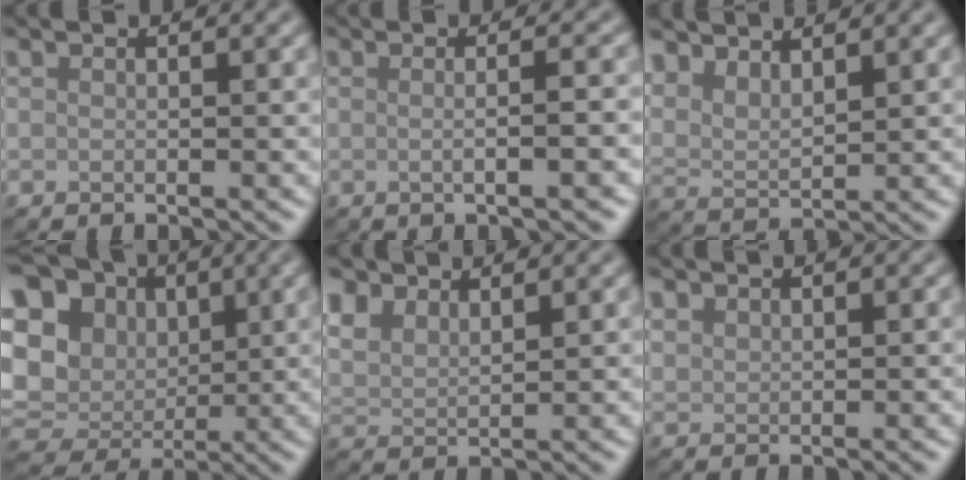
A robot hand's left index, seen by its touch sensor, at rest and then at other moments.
{"total": 4.3, "force": [0.1, 1.6, 3.9], "torque": [-0.019, 0.006, -0.017]}
{"total": 4.8, "force": [3.7, 1.9, 2.3], "torque": [-0.051, 0.002, 0.069]}
{"total": 17.2, "force": [2.8, 14.7, 8.4], "torque": [-0.196, 0.029, 0.034]}
{"total": 5.0, "force": [3.6, 2.6, 2.3], "torque": [-0.059, 0.009, 0.065]}
{"total": 1.2, "force": [1.0, 0.6, 0.1], "torque": [-0.004, 0.001, 0.023]}